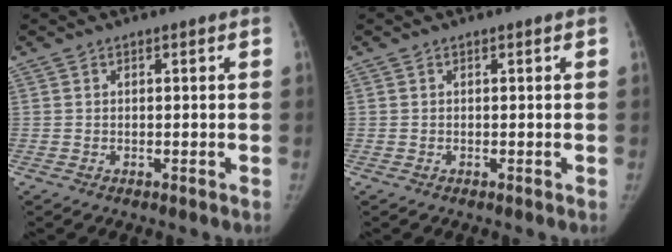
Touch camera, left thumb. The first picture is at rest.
{"total": 0.0}